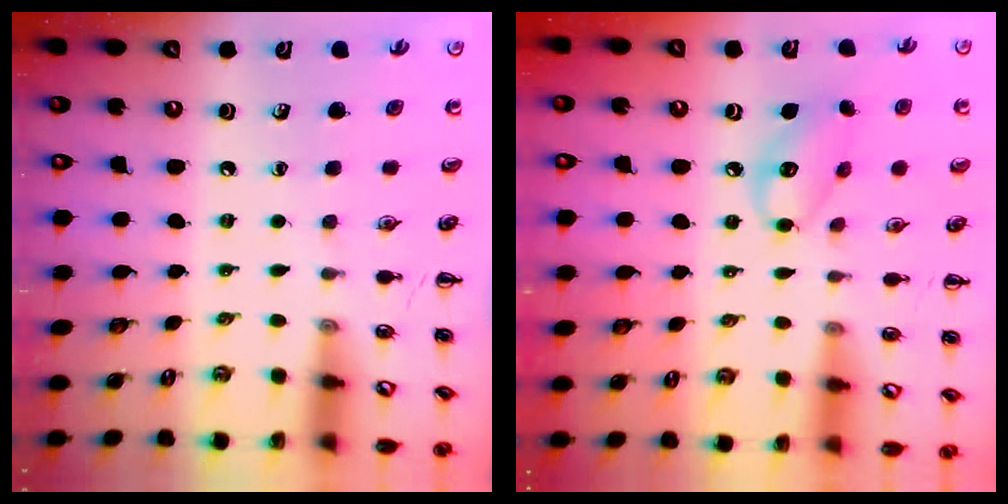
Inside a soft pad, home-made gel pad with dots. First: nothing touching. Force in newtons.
{"total": 8.8, "press": 8.6, "slide": 1.7}